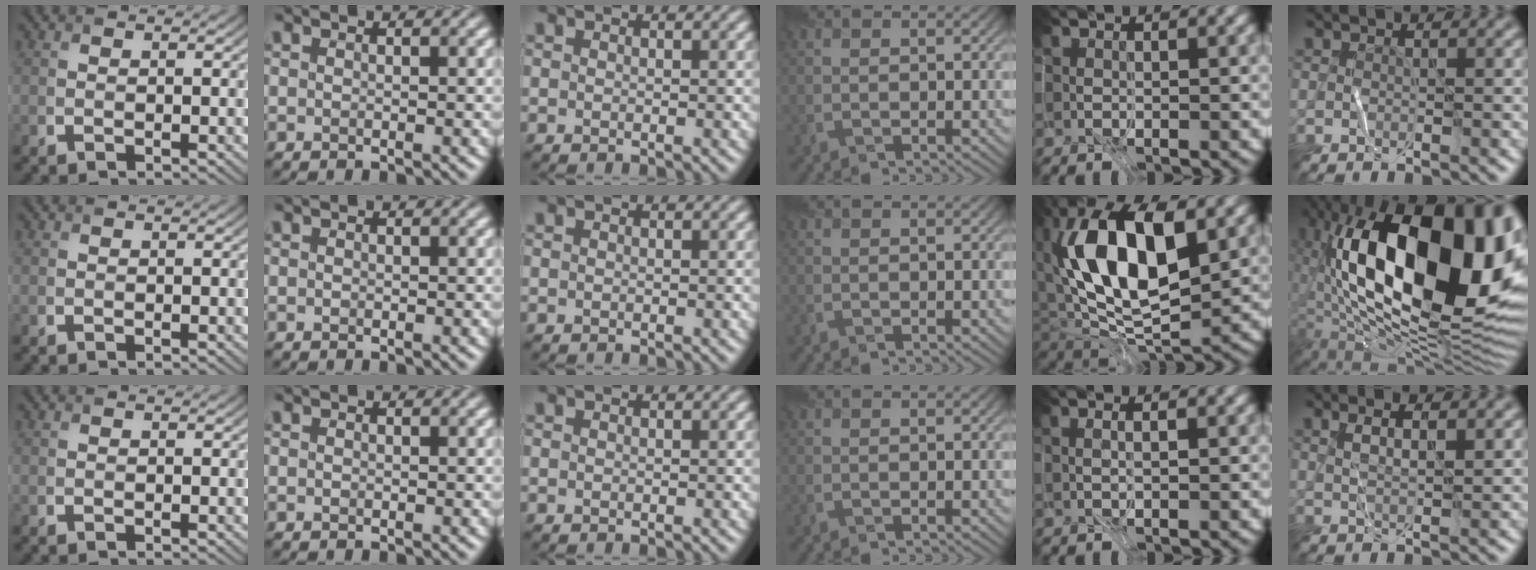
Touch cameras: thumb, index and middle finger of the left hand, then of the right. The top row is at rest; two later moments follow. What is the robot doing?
{"motion": "fold", "object": "coffee filter"}